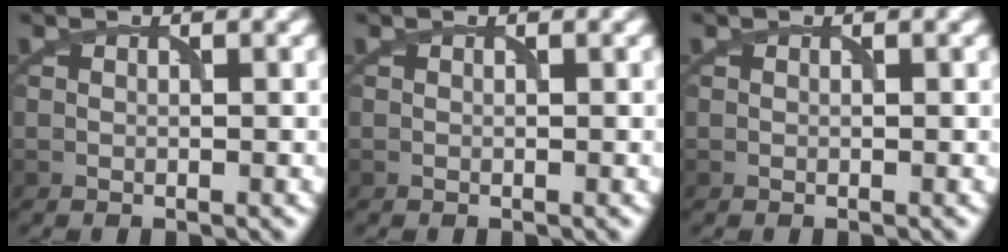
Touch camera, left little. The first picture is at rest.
{"total": 0.0}
{"total": 0.0}